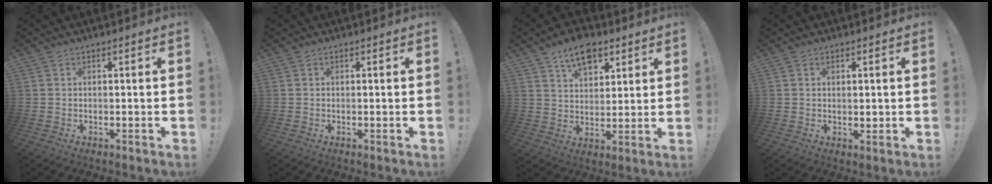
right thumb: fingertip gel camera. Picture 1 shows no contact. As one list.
[{"total": 0.0}, {"total": 10.7, "force": [6.5, 6.4, 5.6], "torque": [-0.073, -0.035, 0.116]}, {"total": 1.1, "force": [0.6, 0.6, 0.7], "torque": [0.002, -0.007, 0.008]}]